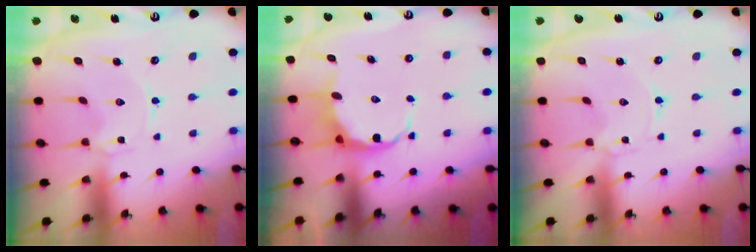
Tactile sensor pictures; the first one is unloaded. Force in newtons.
{"total": 9.1, "press": 8.8, "slide": 2.3}
{"total": 0.0}